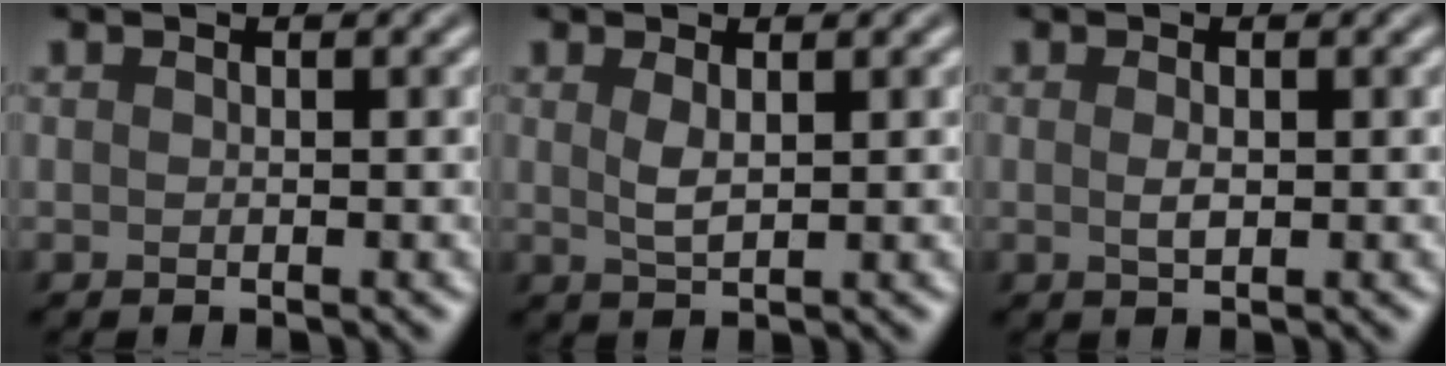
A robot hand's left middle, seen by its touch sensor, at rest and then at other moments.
{"total": 1.5, "force": [0.5, 0.5, 1.4], "torque": [-0.034, -0.004, 0.013]}
{"total": 1.1, "force": [0.0, 0.4, 1.0], "torque": [-0.025, -0.002, 0.001]}